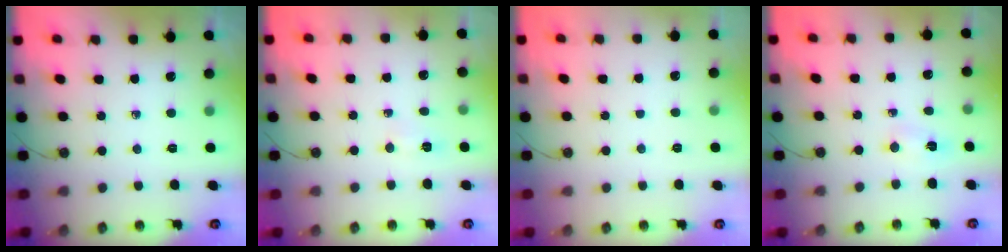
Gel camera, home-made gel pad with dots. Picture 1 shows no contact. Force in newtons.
{"total": 2.9, "press": 2.7, "slide": 1.0}
{"total": 4.4, "press": 2.2, "slide": 3.9}
{"total": 12.3, "press": 2.8, "slide": 11.9}